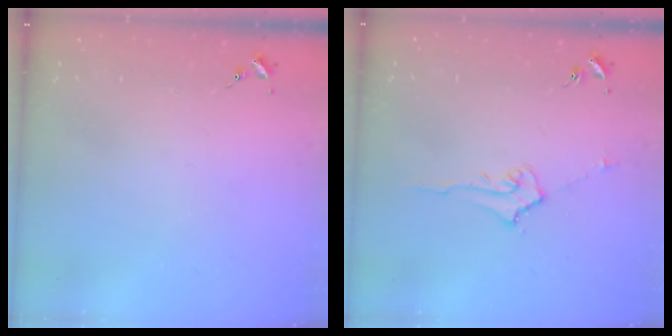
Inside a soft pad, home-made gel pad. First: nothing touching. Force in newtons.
{"total": 5.2, "press": 5.1, "slide": 0.9}